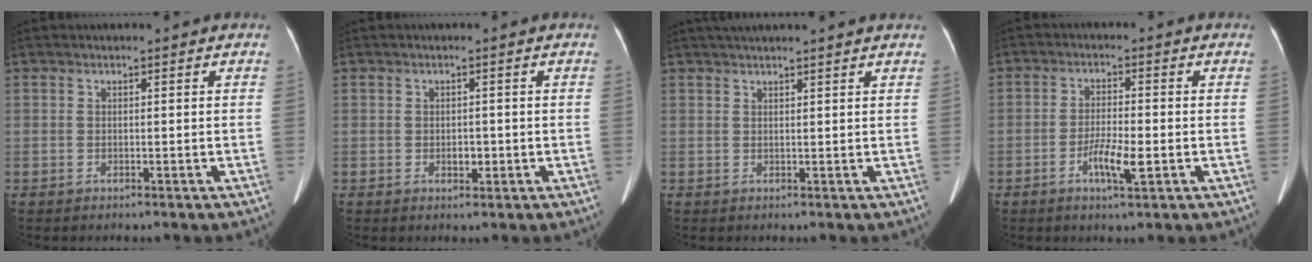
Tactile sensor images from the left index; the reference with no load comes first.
{"total": 1.6, "force": [-0.4, 1.0, 1.2], "torque": [-0.020, 0.001, -0.002]}
{"total": 7.7, "force": [6.9, -0.3, 3.5], "torque": [-0.052, 0.035, 0.086]}
{"total": 4.9, "force": [-1.8, 0.8, 4.5], "torque": [-0.086, -0.003, -0.032]}